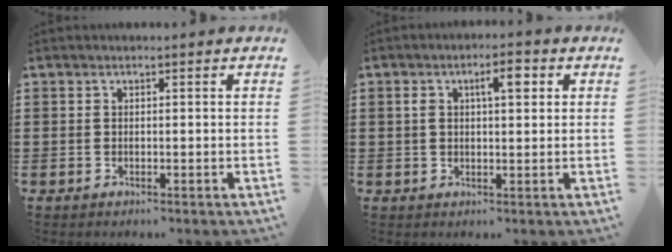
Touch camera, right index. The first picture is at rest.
{"total": 4.2, "force": [1.3, 1.5, 3.7], "torque": [-0.053, 0.003, 0.013]}